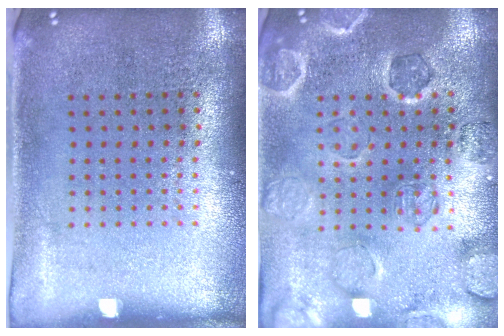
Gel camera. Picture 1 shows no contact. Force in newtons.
{"total": 1.1, "press": 1.0, "slide": 0.2}